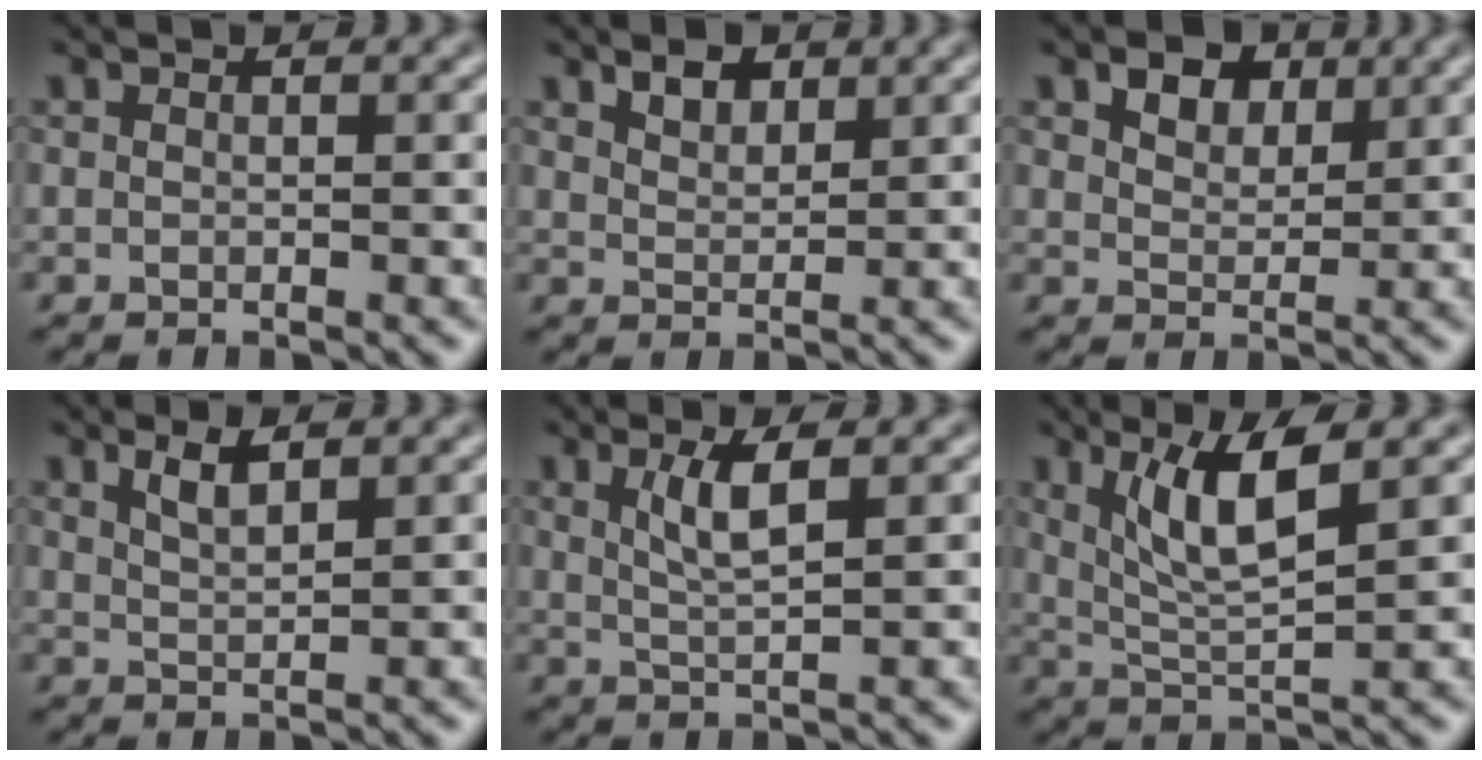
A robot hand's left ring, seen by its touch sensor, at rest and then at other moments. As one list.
[{"total": 2.1, "force": [1.6, 1.0, 1.0], "torque": [-0.021, 0.002, 0.030]}, {"total": 3.3, "force": [2.0, 1.9, 1.7], "torque": [-0.032, 0.001, 0.033]}, {"total": 2.2, "force": [1.5, 0.6, 1.5], "torque": [-0.029, -0.001, 0.030]}, {"total": 2.8, "force": [1.2, 0.6, 2.5], "torque": [-0.050, -0.003, 0.023]}, {"total": 5.5, "force": [2.1, 1.2, 4.9], "torque": [-0.097, -0.006, 0.044]}]